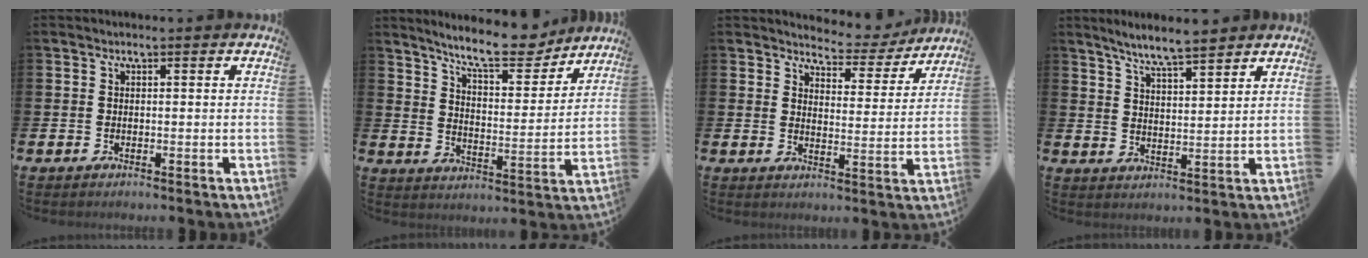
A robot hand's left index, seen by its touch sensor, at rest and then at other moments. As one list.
[{"total": 10.5, "force": [9.5, 2.2, 3.8], "torque": [-0.086, -0.055, 0.167]}, {"total": 4.7, "force": [4.4, 1.3, 0.3], "torque": [-0.014, -0.040, 0.071]}, {"total": 6.2, "force": [5.8, 0.3, 2.0], "torque": [-0.051, -0.027, 0.103]}]